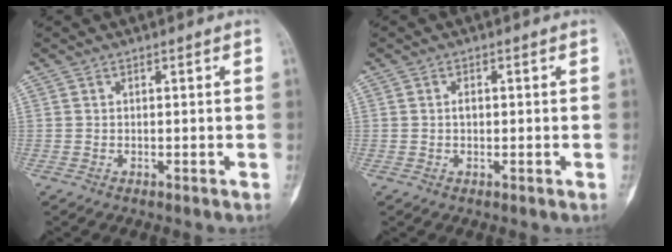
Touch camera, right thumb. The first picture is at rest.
{"total": 1.7, "force": [0.1, 0.9, 1.5], "torque": [-0.026, 0.001, 0.002]}